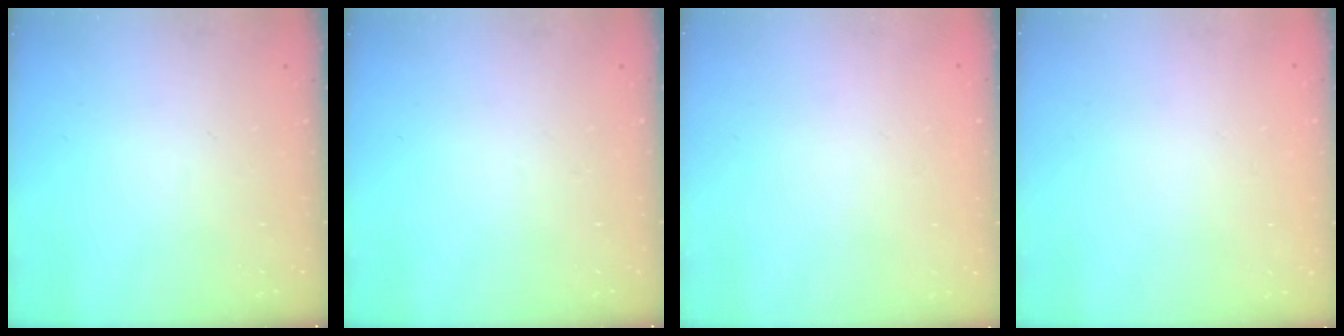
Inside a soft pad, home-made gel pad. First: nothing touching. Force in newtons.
{"total": 0.0}
{"total": 1.6, "press": 1.6, "slide": 0.2}
{"total": 1.8, "press": 1.8, "slide": 0.1}